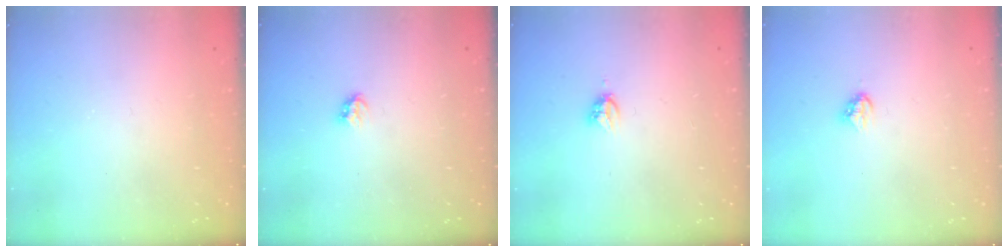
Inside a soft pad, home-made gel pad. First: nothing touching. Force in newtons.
{"total": 2.8, "press": 2.8, "slide": 0.5}
{"total": 3.9, "press": 3.9, "slide": 0.4}
{"total": 3.7, "press": 3.6, "slide": 0.5}